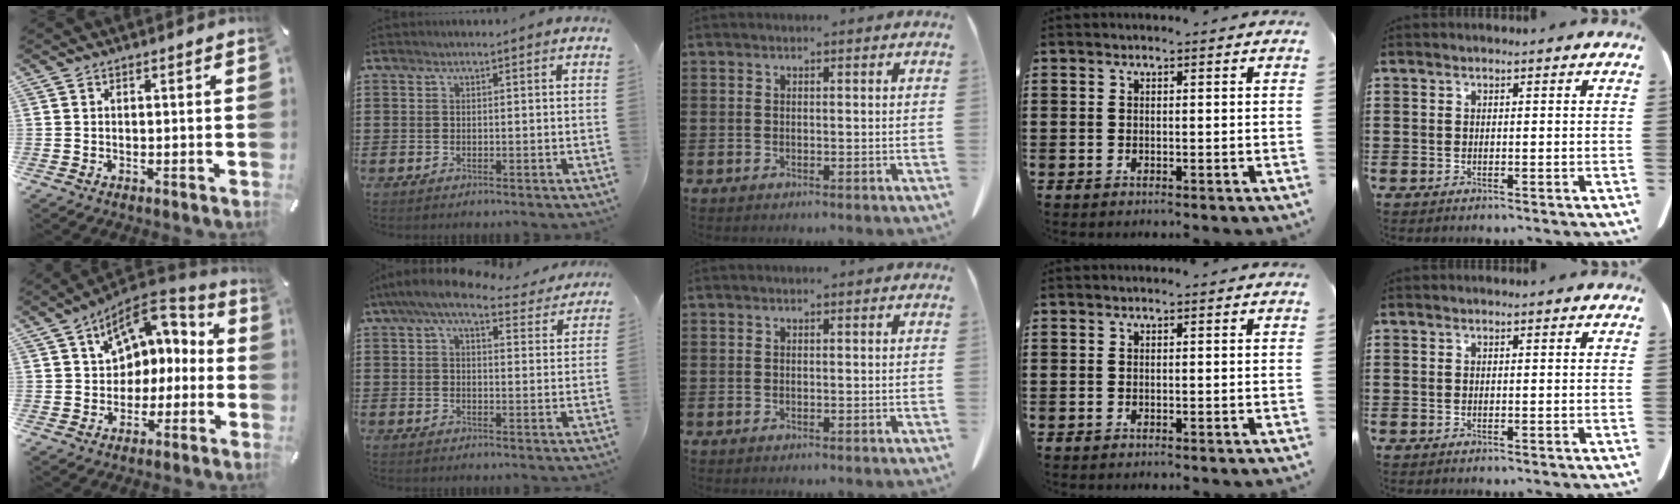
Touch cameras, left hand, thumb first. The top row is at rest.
{"thumb": {"total": 10.6, "force": [4.5, 8.4, 4.6], "torque": [-0.067, -0.026, 0.084]}, "index": {"total": 7.4, "force": [6.0, 1.5, 3.9], "torque": [-0.087, -0.021, 0.107]}}